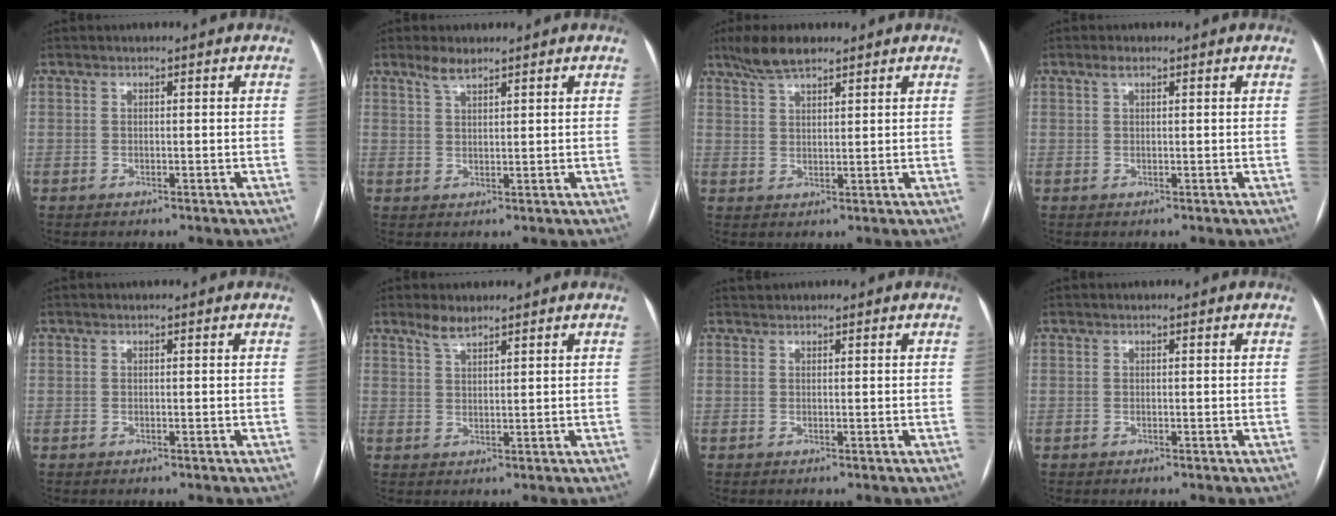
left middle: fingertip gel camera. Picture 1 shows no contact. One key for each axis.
{"total": 2.6, "fx": 2.2, "fy": 0.5, "fz": 1.4, "tx": -0.034, "ty": 0.006, "tz": 0.043}
{"total": 5.5, "fx": 4.3, "fy": 1.5, "fz": 3.0, "tx": -0.065, "ty": 0.015, "tz": 0.081}
{"total": 1.1, "fx": 0.7, "fy": 0.3, "fz": 0.8, "tx": -0.016, "ty": 0.007, "tz": 0.014}
{"total": 0.0}
{"total": 2.7, "fx": 2.3, "fy": 0.5, "fz": 1.3, "tx": -0.030, "ty": 0.005, "tz": 0.046}
{"total": 0.6, "fx": 0.5, "fy": 0.1, "fz": -0.2, "tx": -0.004, "ty": 0.012, "tz": 0.013}
{"total": 0.0}